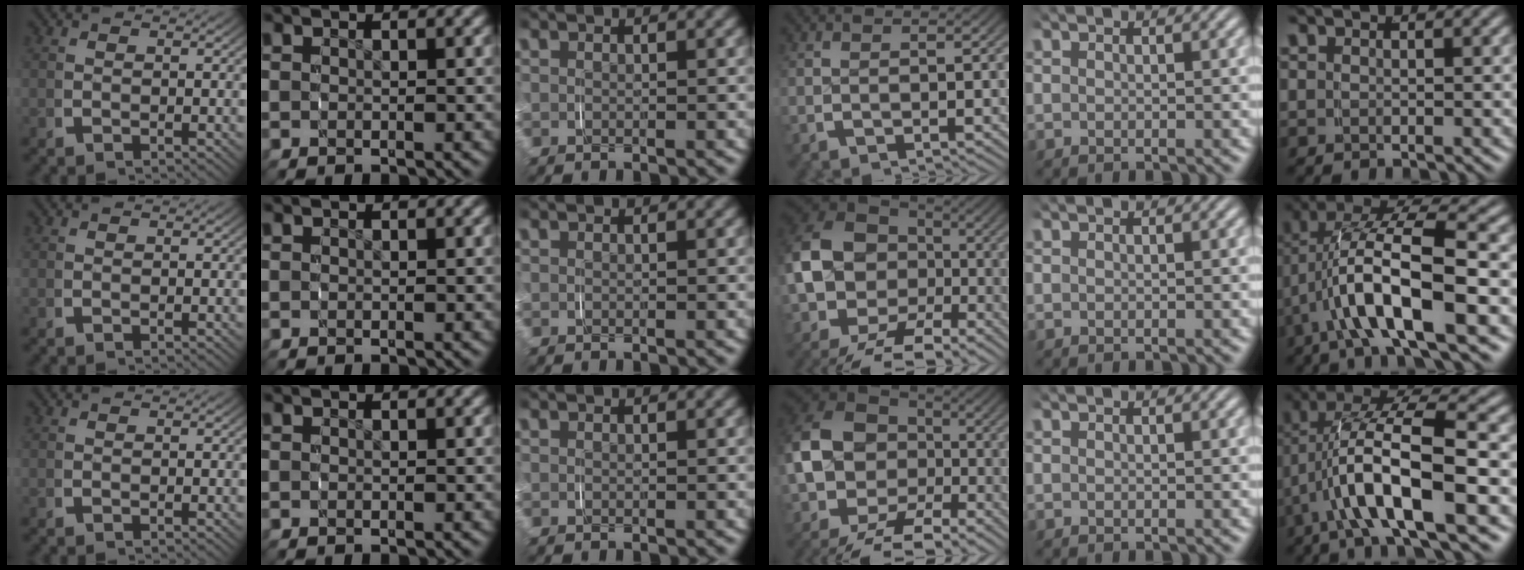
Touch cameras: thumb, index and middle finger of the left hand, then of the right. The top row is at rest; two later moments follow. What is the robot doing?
{"motion": "grasp_and_lifting", "object": "shorts"}